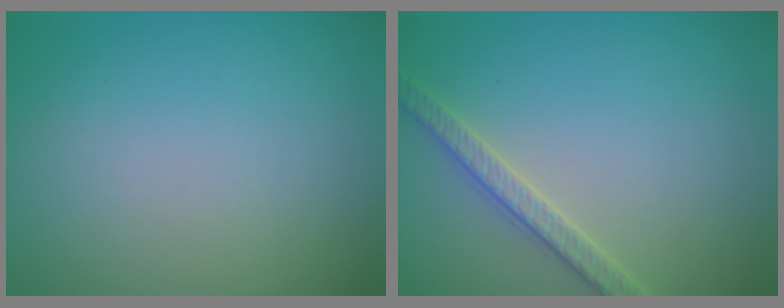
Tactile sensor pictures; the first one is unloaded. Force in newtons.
{"total": 2.7, "press": 2.7, "slide": 0.1}